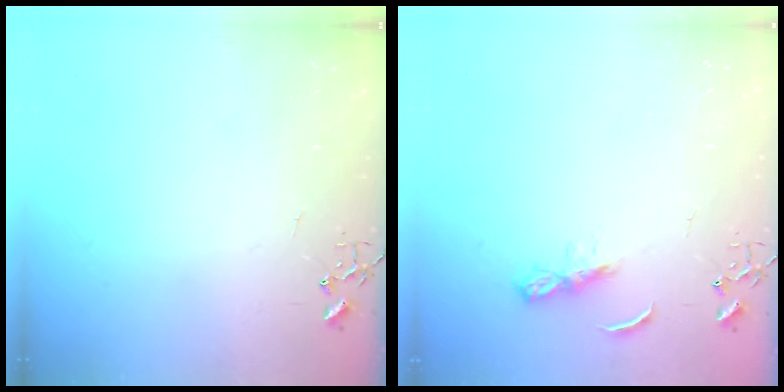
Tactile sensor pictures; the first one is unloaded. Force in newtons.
{"total": 5.3, "press": 5.3, "slide": 0.6}